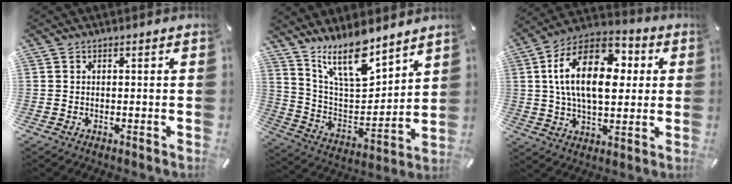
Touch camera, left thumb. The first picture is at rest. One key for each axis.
{"total": 16.1, "fx": 12.6, "fy": 5.7, "fz": 8.1, "tx": -0.168, "ty": -0.077, "tz": 0.228}
{"total": 20.0, "fx": 4.3, "fy": 11.9, "fz": 15.4, "tx": -0.288, "ty": -0.006, "tz": 0.065}